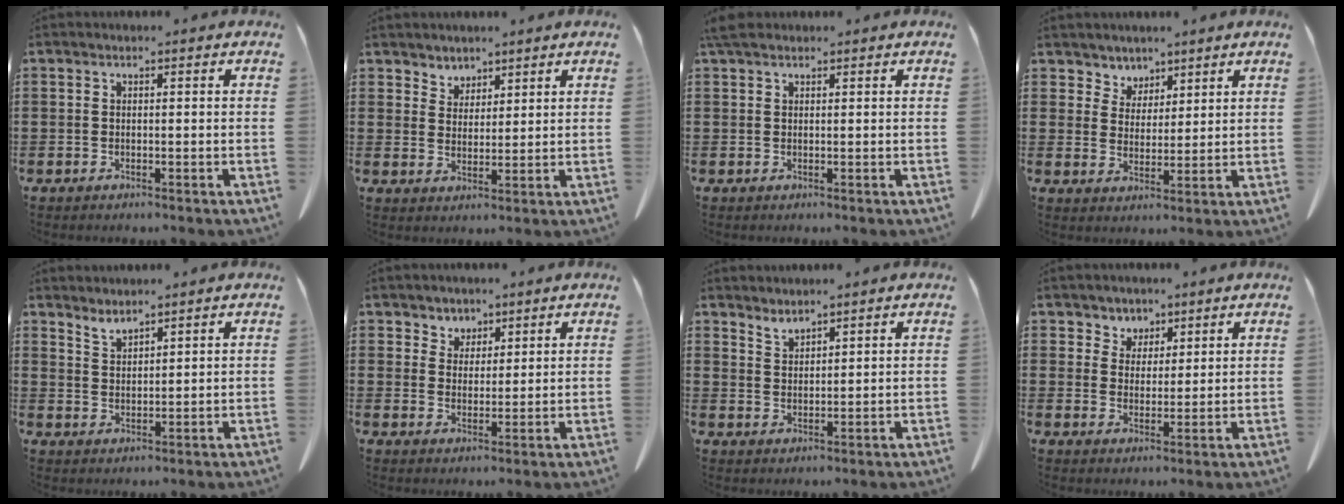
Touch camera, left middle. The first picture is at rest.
{"total": 3.4, "force": [2.9, 1.7, -0.2], "torque": [-0.010, -0.003, 0.056]}
{"total": 2.4, "force": [1.8, 1.1, 1.2], "torque": [-0.032, 0.006, 0.035]}
{"total": 4.2, "force": [3.4, 2.4, -0.4], "torque": [-0.015, -0.007, 0.065]}
{"total": 2.6, "force": [2.6, 0.0, 0.2], "torque": [-0.011, -0.010, 0.050]}
{"total": 3.7, "force": [2.9, 2.3, -0.3], "torque": [-0.013, -0.001, 0.056]}
{"total": 2.5, "force": [2.5, 0.1, 0.0], "torque": [-0.005, -0.008, 0.049]}
{"total": 4.1, "force": [3.2, 2.6, -0.2], "torque": [-0.016, -0.001, 0.060]}